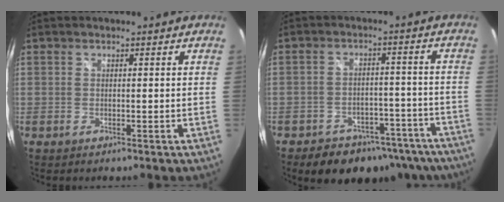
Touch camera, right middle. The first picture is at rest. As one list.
[{"total": 17.1, "force": [-13.0, 9.0, 6.5], "torque": [-0.128, 0.019, -0.147]}]